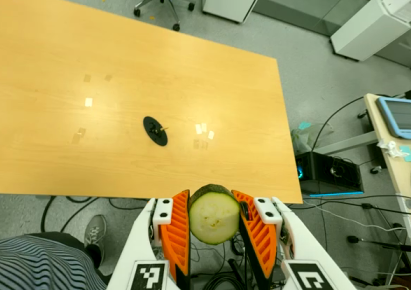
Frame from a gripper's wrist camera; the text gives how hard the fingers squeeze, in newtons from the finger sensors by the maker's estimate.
{"total": 9.8, "left": 8.7, "right": 10.9}